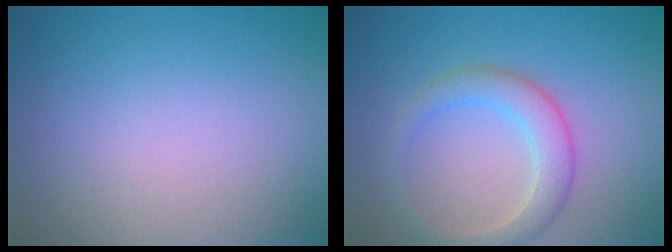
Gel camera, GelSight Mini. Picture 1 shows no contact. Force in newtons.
{"total": 3.1, "press": 3.1, "slide": 0.2}